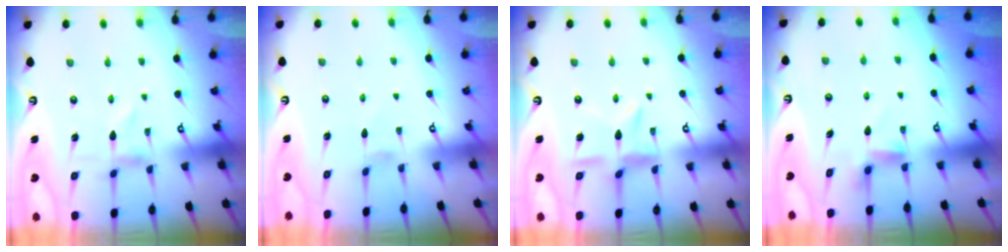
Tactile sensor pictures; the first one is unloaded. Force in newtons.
{"total": 0.0}
{"total": 8.5, "press": 8.5, "slide": 0.8}
{"total": 3.2, "press": 3.2, "slide": 0.5}